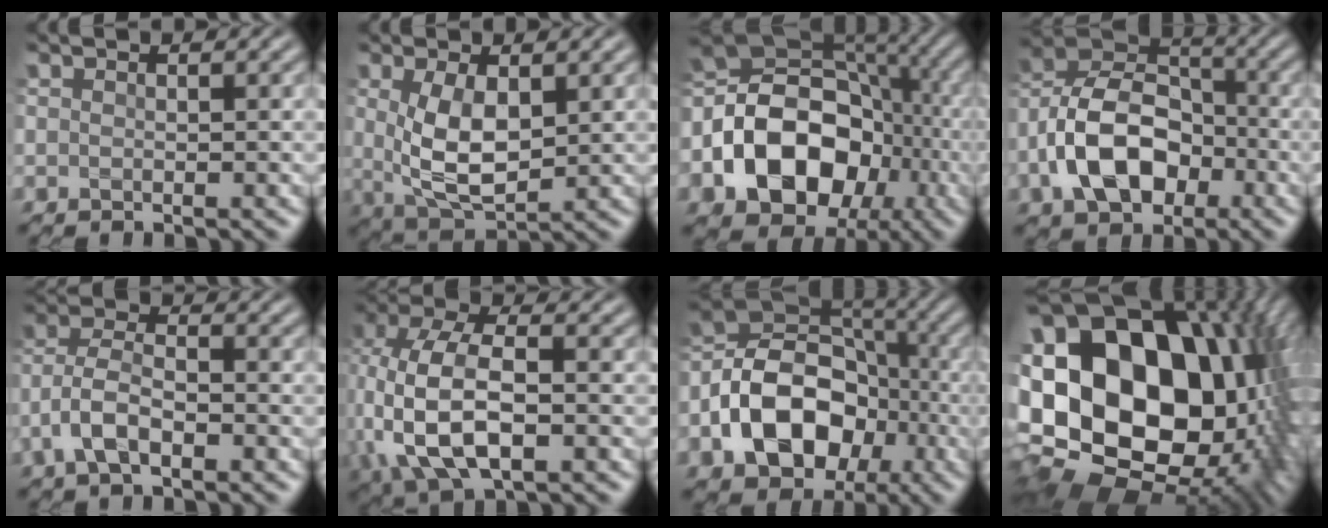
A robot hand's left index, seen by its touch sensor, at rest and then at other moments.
{"total": 5.5, "force": [0.9, 2.6, 4.8], "torque": [-0.107, 0.000, 0.028]}
{"total": 14.3, "force": [-3.6, 10.5, 9.0], "torque": [-0.167, 0.004, -0.060]}
{"total": 9.4, "force": [-3.0, 6.1, 6.4], "torque": [-0.123, 0.014, -0.066]}
{"total": 4.2, "force": [-1.9, 1.9, 3.3], "torque": [-0.073, 0.008, -0.043]}
{"total": 10.1, "force": [-0.9, 5.4, 8.5], "torque": [-0.190, 0.004, -0.023]}
{"total": 13.1, "force": [-4.1, 9.6, 7.8], "torque": [-0.142, -0.002, -0.082]}
{"total": 24.0, "force": [1.1, 18.6, 15.2], "torque": [-0.299, -0.025, -0.002]}